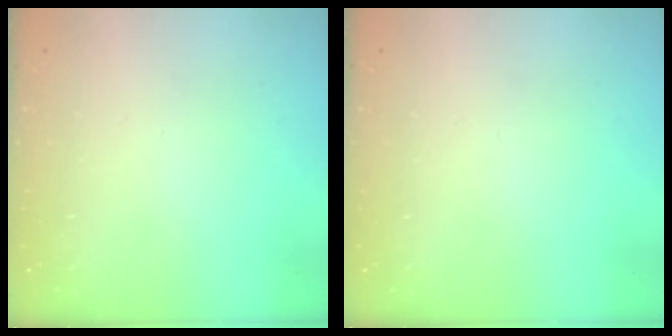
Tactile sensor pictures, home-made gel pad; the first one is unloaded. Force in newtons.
{"total": 0.0}